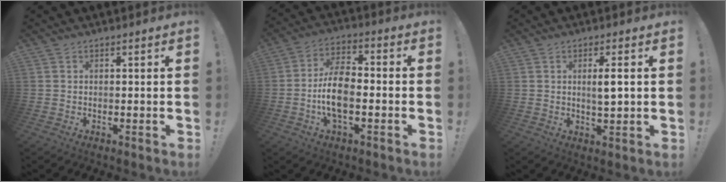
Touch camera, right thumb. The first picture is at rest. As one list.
[{"total": 11.6, "force": [-2.8, 5.9, 9.6], "torque": [-0.194, 0.009, -0.050]}, {"total": 4.2, "force": [0.8, 0.8, 4.0], "torque": [-0.054, -0.012, 0.008]}]